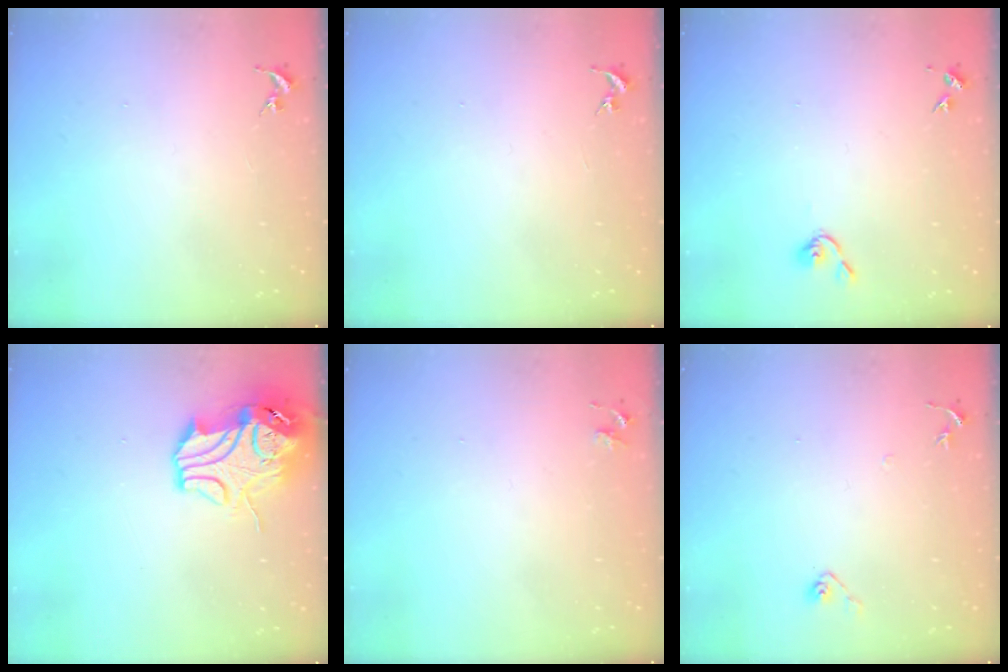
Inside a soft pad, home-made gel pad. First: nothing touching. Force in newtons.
{"total": 0.0}
{"total": 3.8, "press": 3.7, "slide": 0.6}
{"total": 13.7, "press": 13.5, "slide": 2.1}
{"total": 3.2, "press": 3.2, "slide": 0.4}
{"total": 4.1, "press": 4.0, "slide": 1.0}